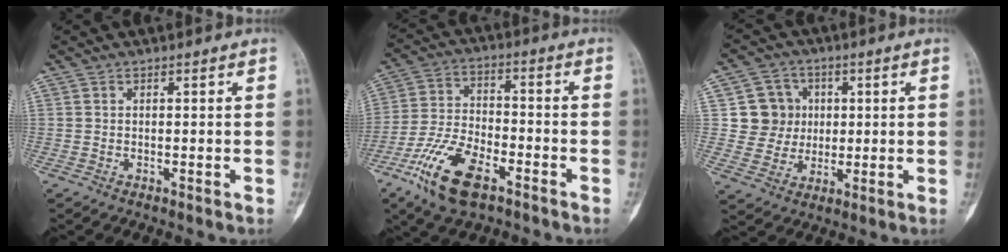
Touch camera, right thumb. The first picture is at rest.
{"total": 13.8, "force": [-7.8, 6.1, 9.6], "torque": [-0.188, 0.028, -0.150]}
{"total": 7.5, "force": [1.3, 7.3, 1.3], "torque": [0.021, 0.007, 0.020]}